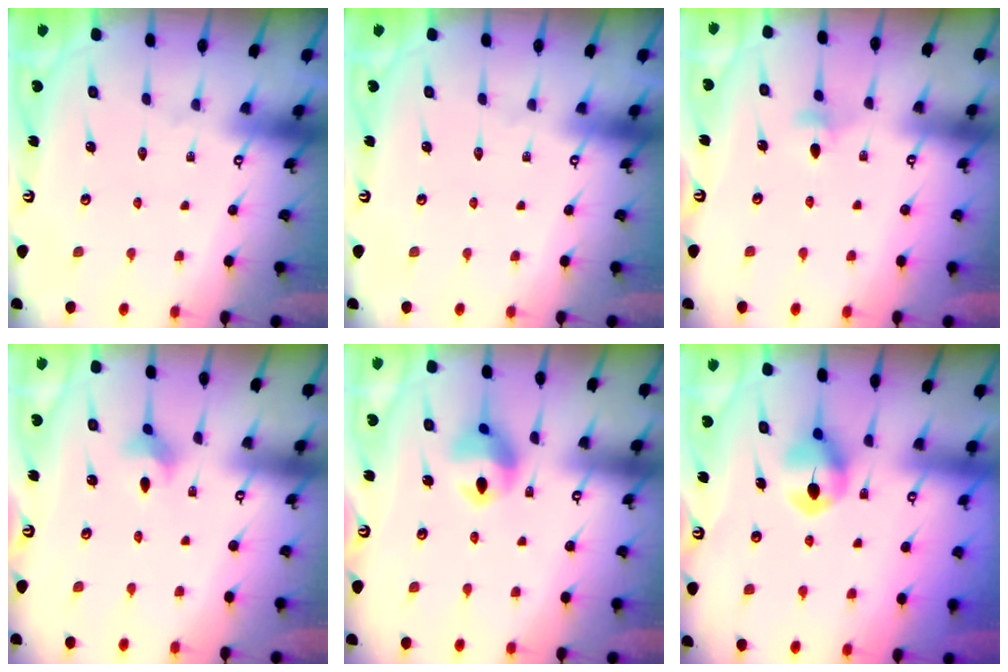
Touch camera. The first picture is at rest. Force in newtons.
{"total": 0.0}
{"total": 4.0, "press": 3.9, "slide": 0.6}
{"total": 2.7, "press": 2.7, "slide": 0.2}
{"total": 11.2, "press": 11.1, "slide": 1.5}
{"total": 8.4, "press": 8.3, "slide": 0.4}